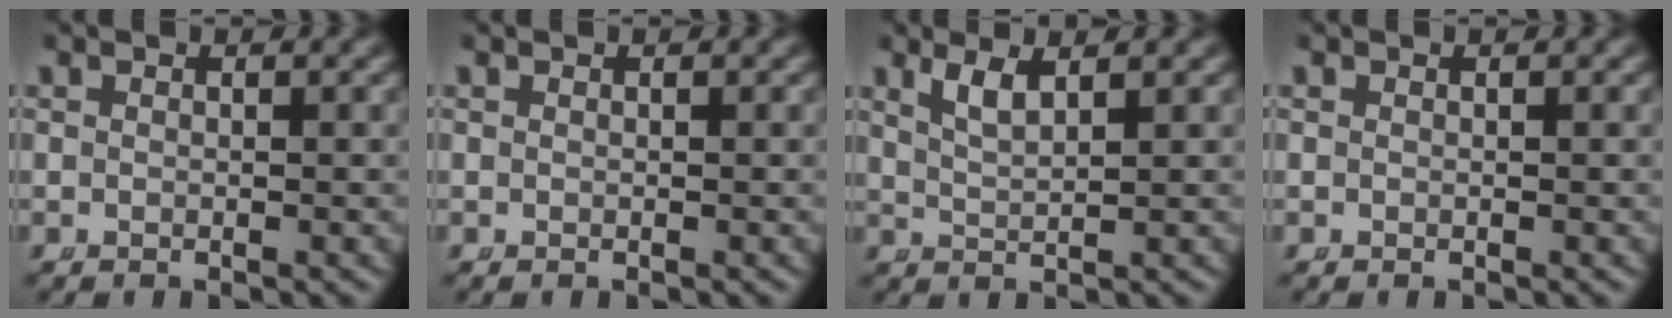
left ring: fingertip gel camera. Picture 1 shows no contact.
{"total": 0.0}
{"total": 2.0, "force": [1.3, 0.2, 1.5], "torque": [-0.036, -0.007, 0.034]}
{"total": 0.0}